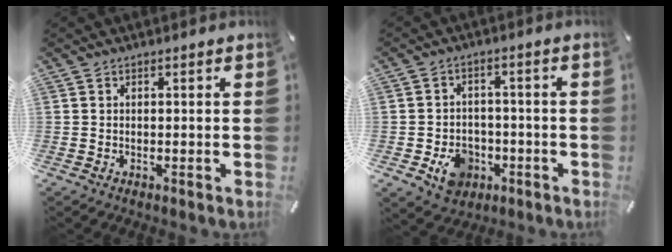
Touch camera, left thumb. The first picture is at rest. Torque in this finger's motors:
{"motor_torque": [0.03, 0.12, 0.25, 0.30, 0.03]}